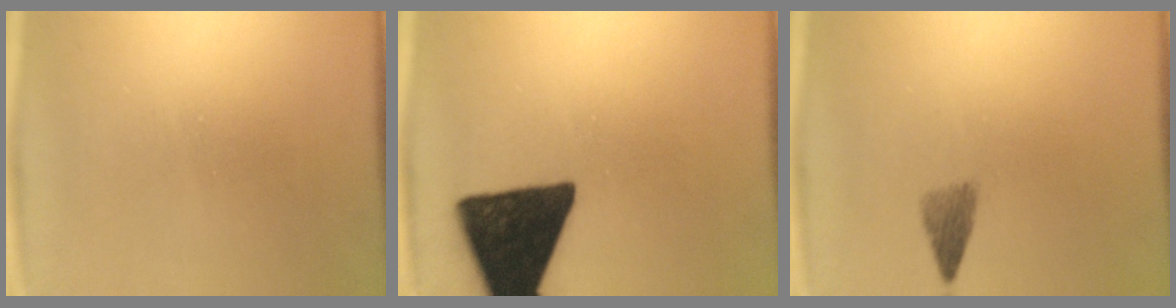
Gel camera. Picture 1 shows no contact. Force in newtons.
{"total": 15.9}
{"total": 2.2}